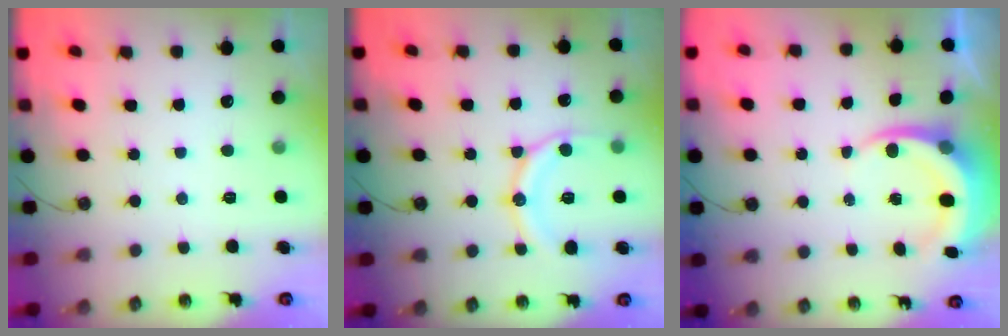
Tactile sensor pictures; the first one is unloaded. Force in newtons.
{"total": 12.7, "press": 12.6, "slide": 1.4}
{"total": 6.5, "press": 6.4, "slide": 0.8}